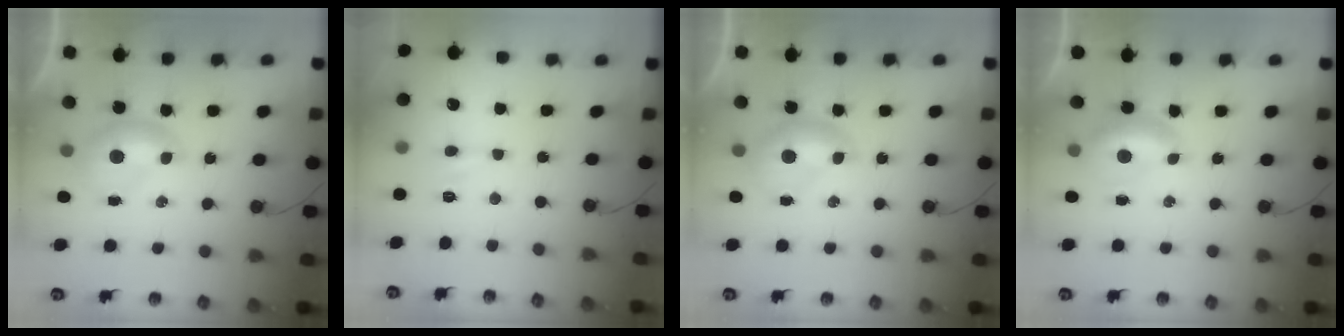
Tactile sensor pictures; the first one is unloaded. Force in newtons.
{"total": 0.9, "press": 0.8, "slide": 0.4}
{"total": 0.0}
{"total": 0.6, "press": 0.0, "slide": 0.6}